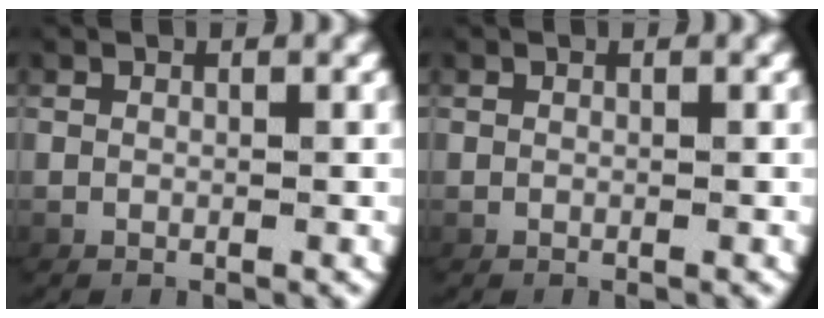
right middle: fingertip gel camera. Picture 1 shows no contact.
{"total": 0.0}